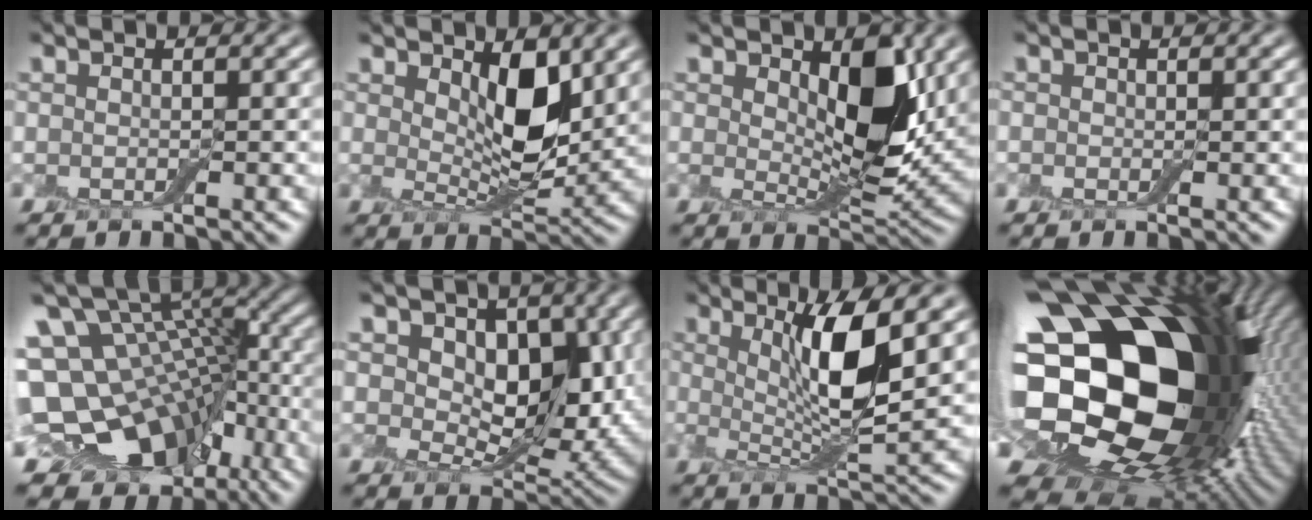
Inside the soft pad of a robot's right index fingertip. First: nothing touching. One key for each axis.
{"total": 4.4, "fx": 1.8, "fy": 1.9, "fz": 3.5, "tx": -0.065, "ty": -0.010, "tz": 0.031}
{"total": 5.4, "fx": 2.0, "fy": 2.5, "fz": 4.3, "tx": -0.070, "ty": -0.009, "tz": 0.035}
{"total": 0.0}
{"total": 14.1, "fx": -3.9, "fy": 11.0, "fz": 7.9, "tx": -0.139, "ty": -0.011, "tz": -0.033}
{"total": 9.0, "fx": 3.2, "fy": 5.8, "fz": 6.1, "tx": -0.090, "ty": -0.002, "tz": 0.028}
{"total": 5.5, "fx": 1.8, "fy": 0.7, "fz": 5.2, "tx": -0.093, "ty": -0.008, "tz": 0.034}
{"total": 23.0, "fx": -0.2, "fy": 16.8, "fz": 15.7, "tx": -0.272, "ty": -0.062, "tz": -0.019}